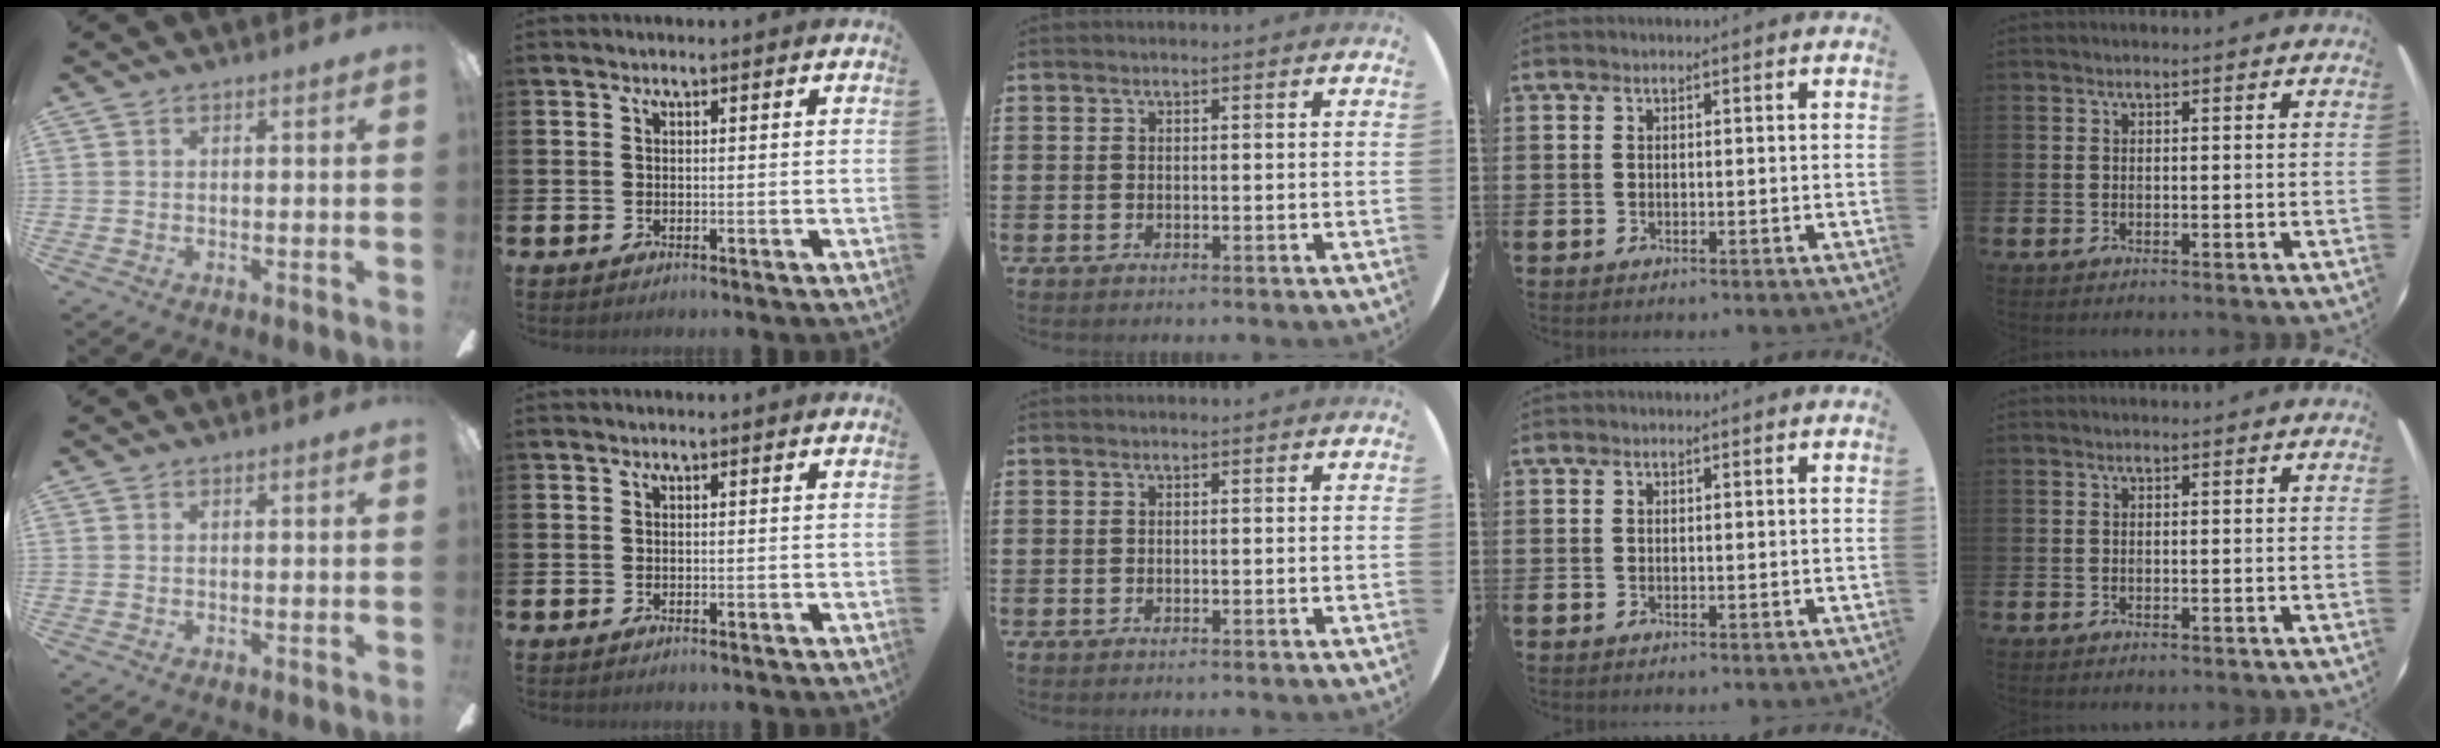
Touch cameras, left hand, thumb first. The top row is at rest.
{}